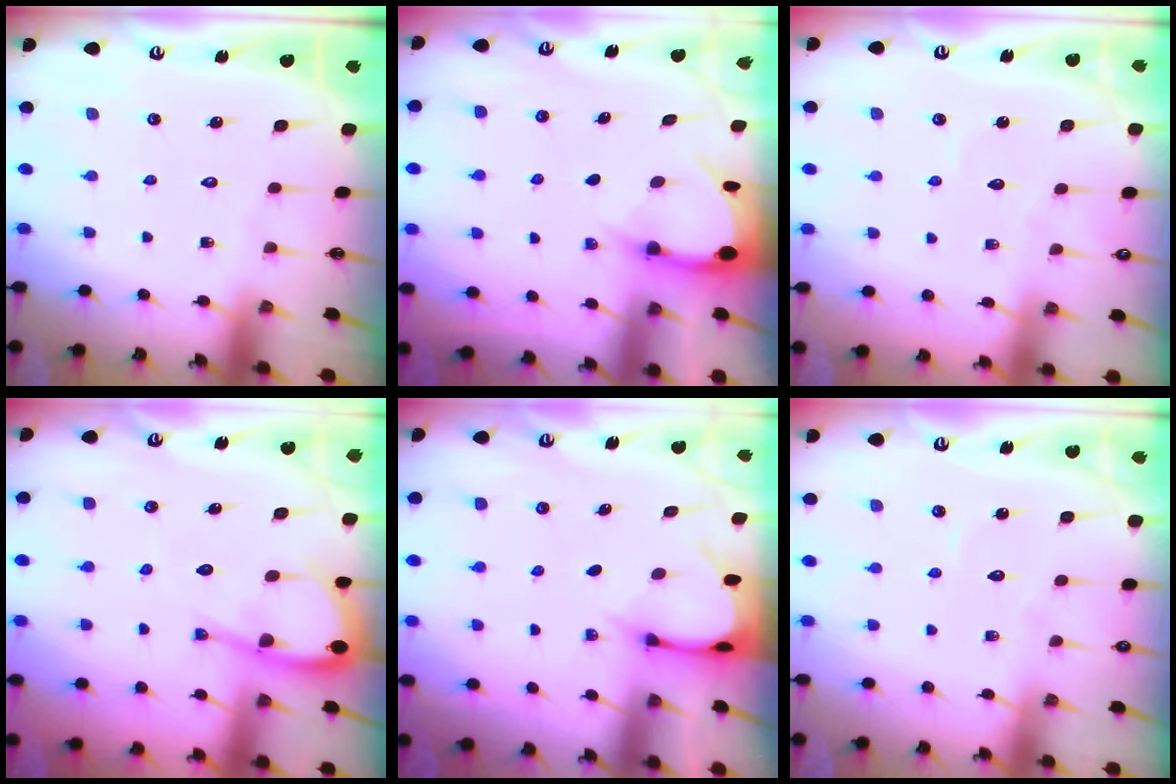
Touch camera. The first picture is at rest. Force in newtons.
{"total": 3.2, "press": 3.2, "slide": 0.2}
{"total": 2.4, "press": 2.4, "slide": 0.3}
{"total": 7.8, "press": 7.8, "slide": 0.8}
{"total": 2.8, "press": 2.8, "slide": 0.3}
{"total": 2.9, "press": 2.9, "slide": 0.3}